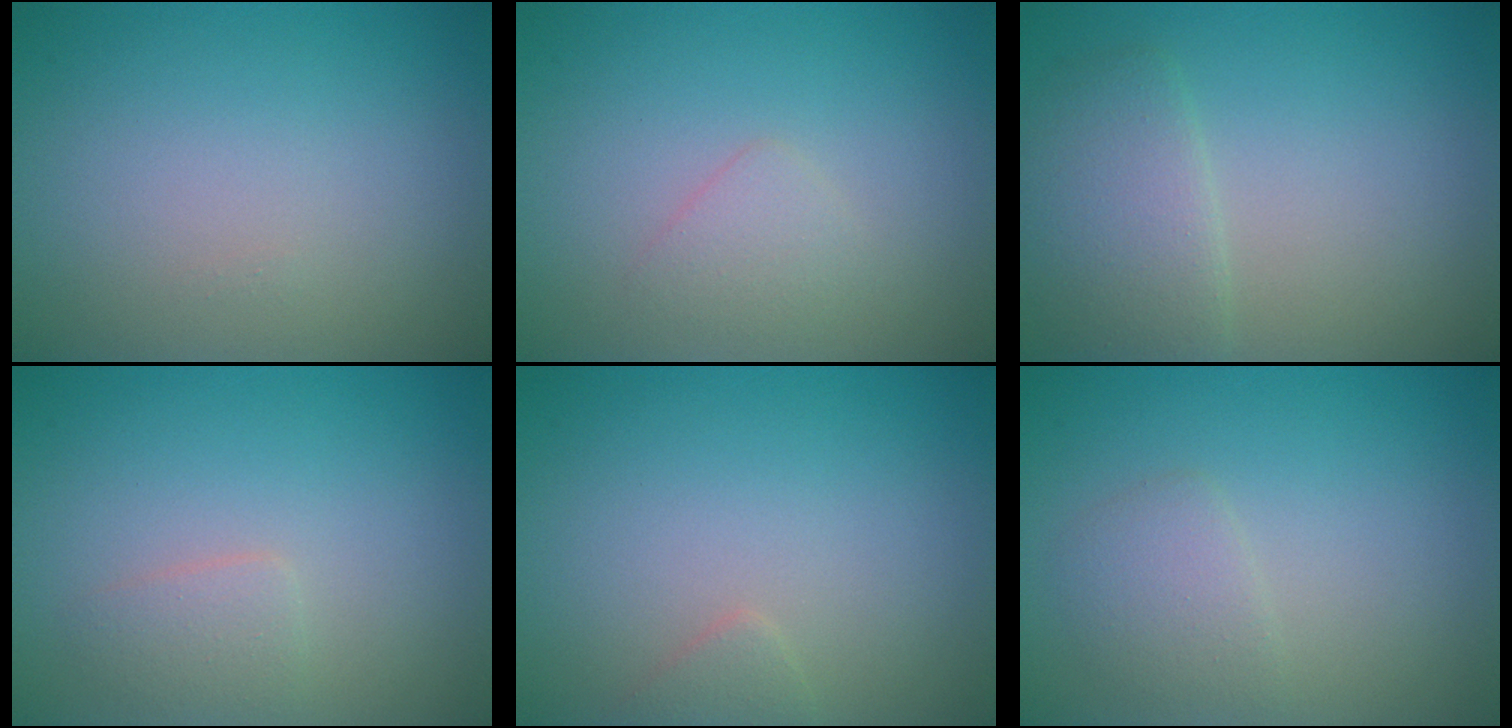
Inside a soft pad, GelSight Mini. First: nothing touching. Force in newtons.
{"total": 1.3, "press": 1.3, "slide": 0.1}
{"total": 3.3, "press": 3.3, "slide": 0.1}
{"total": 1.4, "press": 1.4, "slide": 0.1}
{"total": 1.0, "press": 1.0, "slide": 0.1}
{"total": 1.9, "press": 1.9, "slide": 0.0}